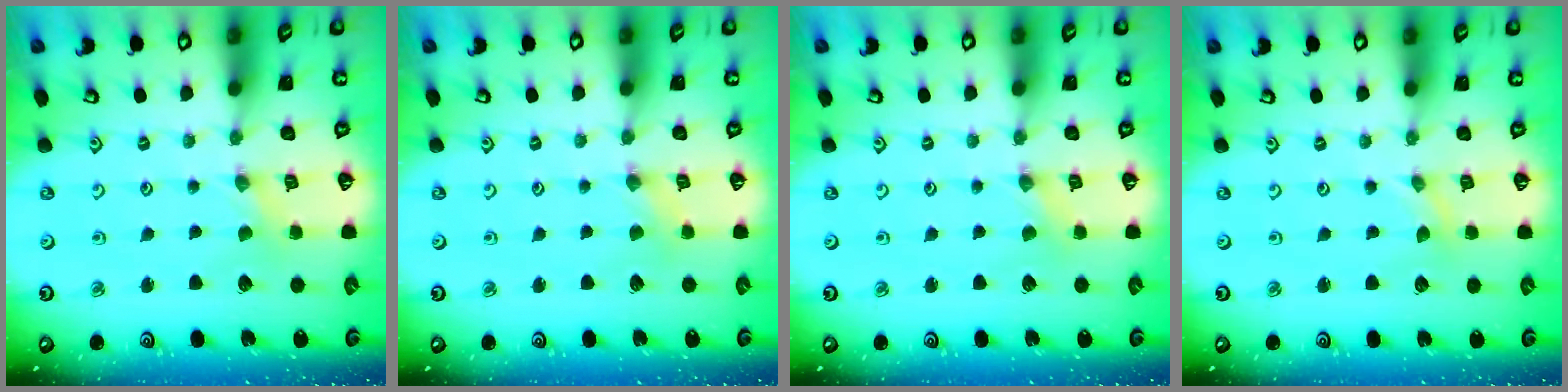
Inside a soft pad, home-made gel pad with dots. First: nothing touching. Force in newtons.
{"total": 0.6, "press": 0.6, "slide": 0.2}
{"total": 0.7, "press": 0.7, "slide": 0.2}
{"total": 0.0}